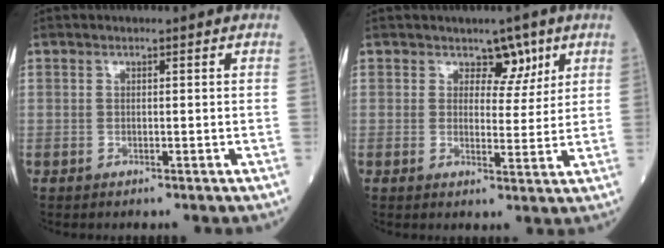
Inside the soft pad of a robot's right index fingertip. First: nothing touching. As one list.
[{"total": 3.9, "force": [2.4, 2.5, 1.8], "torque": [-0.010, -0.002, 0.033]}]